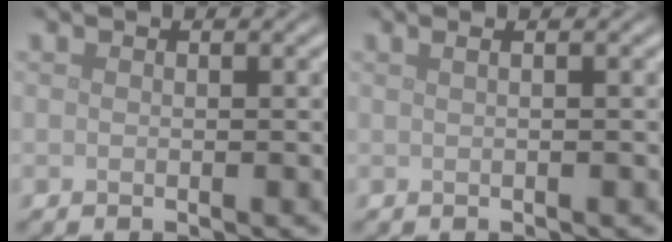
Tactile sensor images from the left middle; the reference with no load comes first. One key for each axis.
{"total": 2.2, "fx": 1.0, "fy": 1.2, "fz": 1.6, "tx": -0.004, "ty": 0.008, "tz": -0.011}